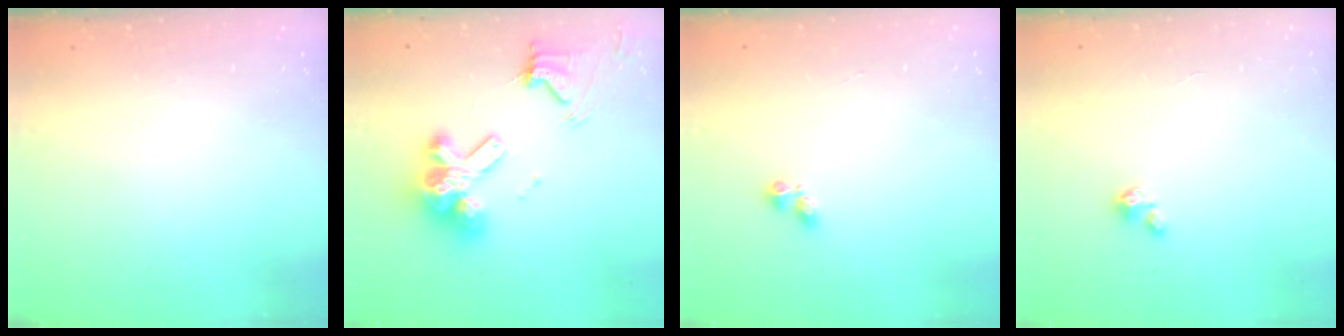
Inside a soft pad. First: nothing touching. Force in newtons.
{"total": 15.7, "press": 15.6, "slide": 1.7}
{"total": 2.6, "press": 2.5, "slide": 0.5}
{"total": 2.7, "press": 2.7, "slide": 0.2}